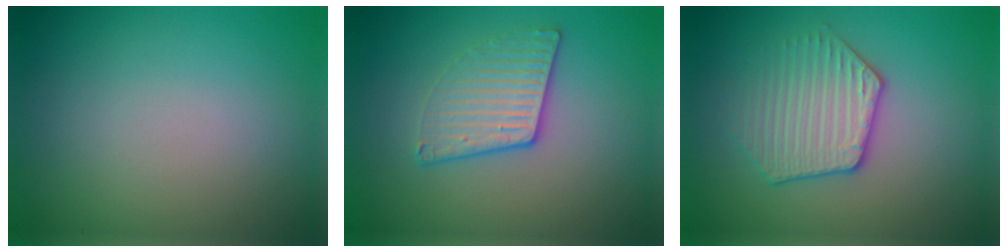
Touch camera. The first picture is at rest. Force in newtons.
{"total": 3.1, "press": 2.7, "slide": 1.5}
{"total": 3.5, "press": 3.4, "slide": 0.9}